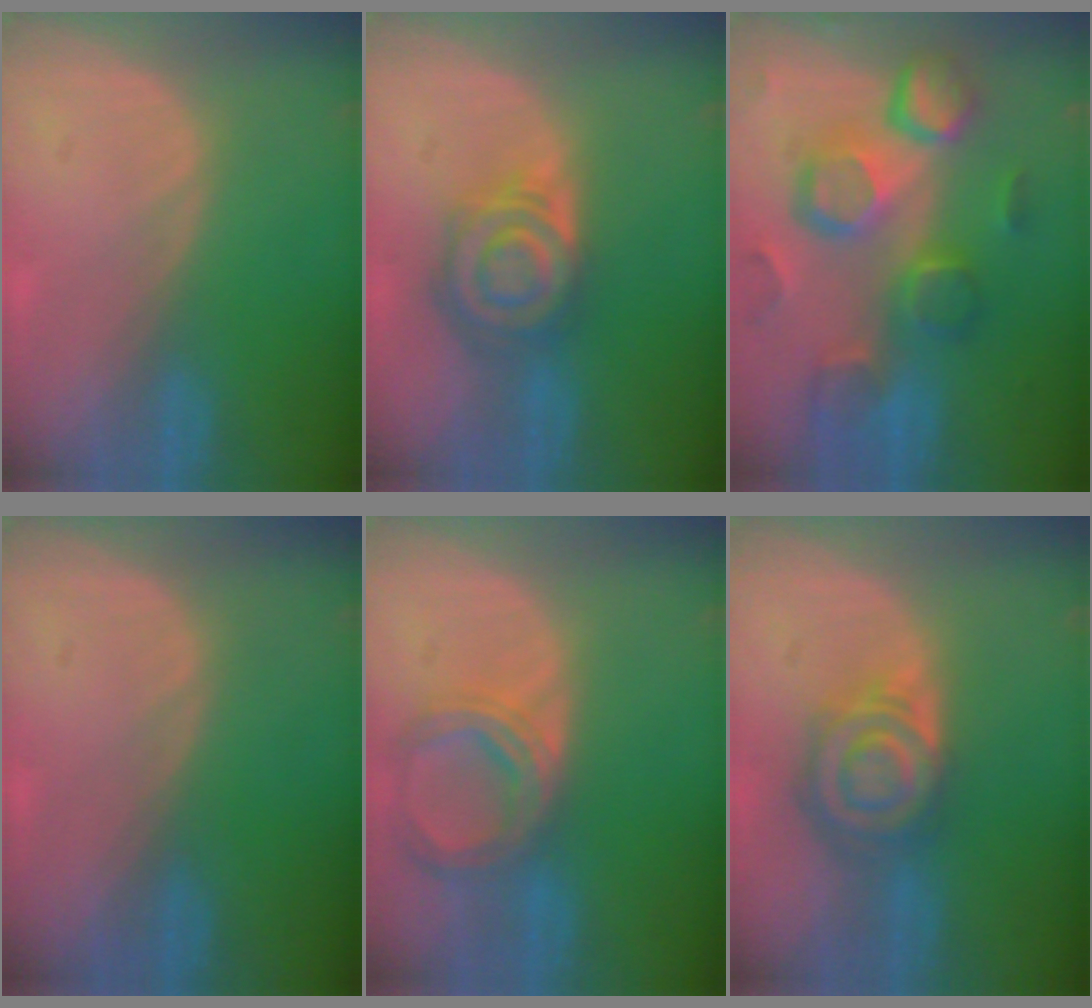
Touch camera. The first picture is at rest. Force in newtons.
{"total": 8.1, "press": 7.1, "slide": 3.9}
{"total": 12.3, "press": 10.7, "slide": 6.1}
{"total": 0.0}
{"total": 6.8, "press": 6.2, "slide": 2.6}
{"total": 7.9, "press": 7.1, "slide": 3.6}